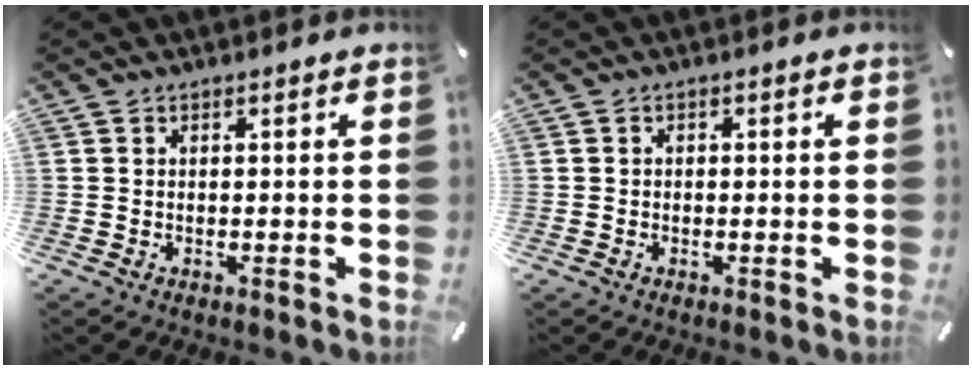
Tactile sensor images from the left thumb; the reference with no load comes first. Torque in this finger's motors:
{"motor_torque": [0.06, -0.15, 0.06, 0.11, -0.01]}